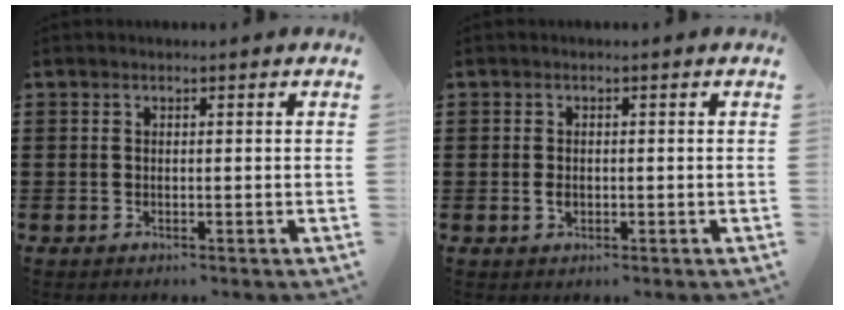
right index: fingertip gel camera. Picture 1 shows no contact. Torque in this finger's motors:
{"motor_torque": [1.08, 1.05, 0.05, -0.01]}